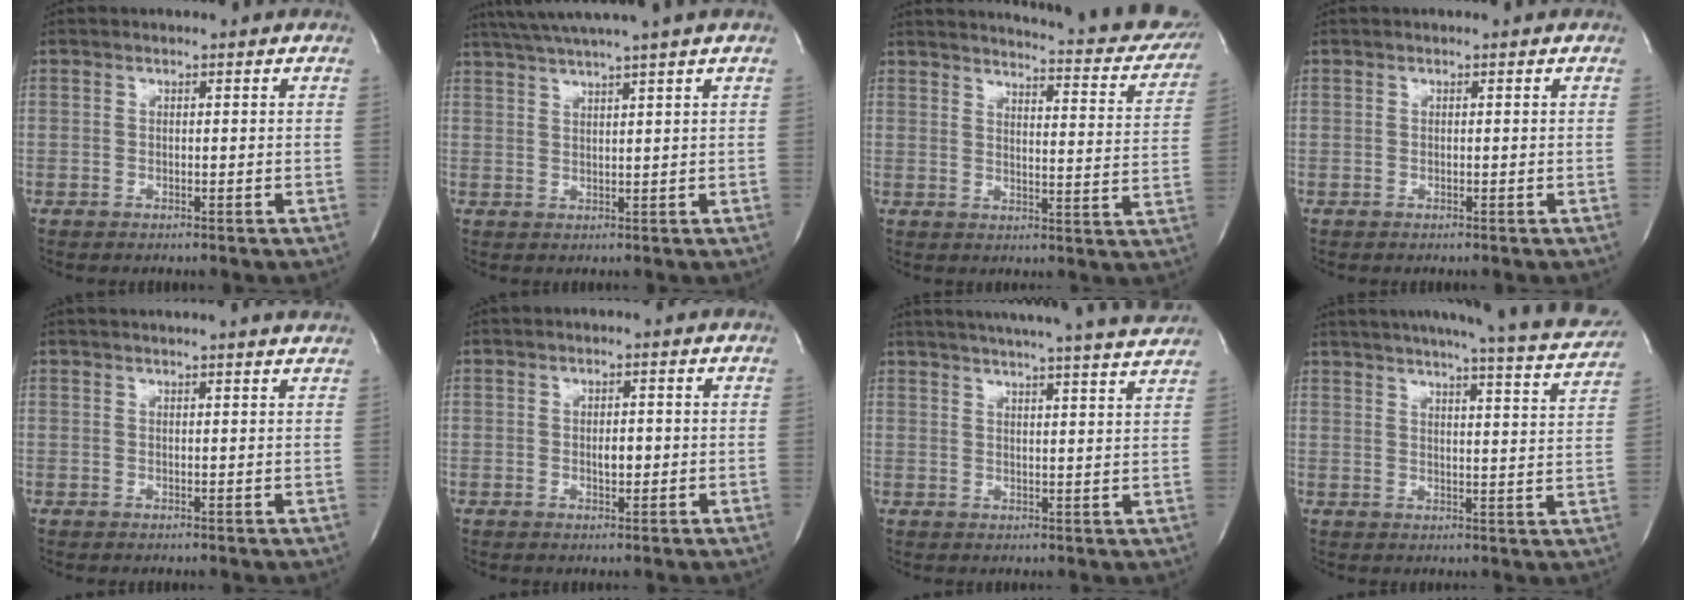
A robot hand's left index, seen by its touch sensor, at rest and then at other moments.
{"total": 8.4, "force": [6.9, -1.9, 4.5], "torque": [-0.073, 0.019, 0.104]}
{"total": 21.5, "force": [19.5, 4.2, 8.0], "torque": [-0.098, -0.059, 0.213]}
{"total": 0.0}
{"total": 8.6, "force": [7.9, -0.2, 3.3], "torque": [-0.050, 0.019, 0.083]}
{"total": 1.8, "force": [-0.2, 0.9, 1.6], "torque": [-0.032, -0.003, -0.001]}
{"total": 20.0, "force": [18.3, -0.8, 8.0], "torque": [-0.129, -0.017, 0.233]}
{"total": 22.7, "force": [20.7, 1.1, 9.4], "torque": [-0.141, -0.043, 0.246]}